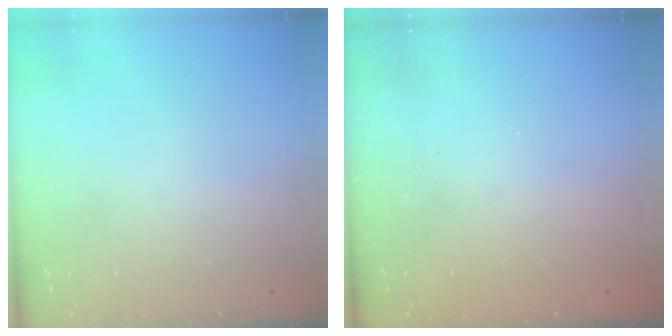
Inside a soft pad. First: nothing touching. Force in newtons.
{"total": 2.4, "press": 2.3, "slide": 0.8}